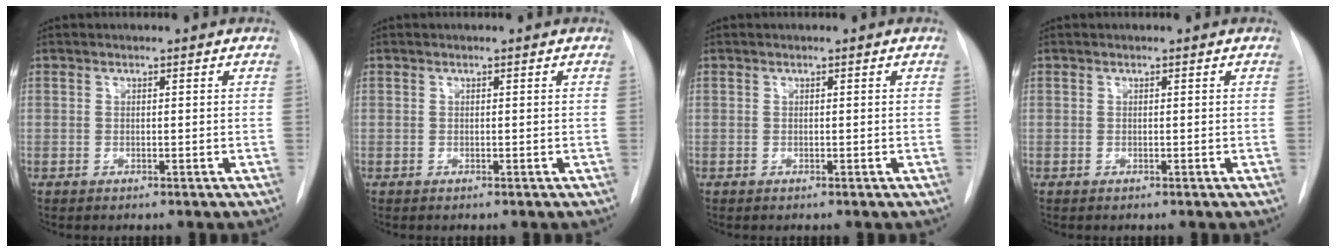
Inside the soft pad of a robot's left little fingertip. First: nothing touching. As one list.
[{"total": 0.0}, {"total": 0.0}, {"total": 0.0}]